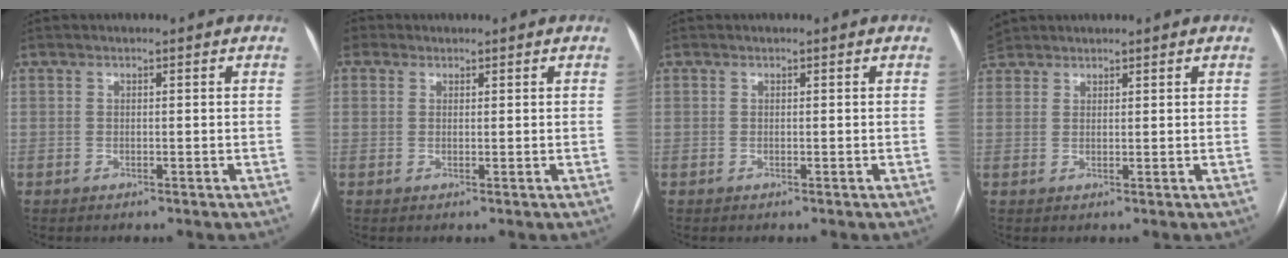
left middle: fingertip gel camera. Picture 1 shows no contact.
{"total": 2.4, "force": [1.1, 2.0, 0.6], "torque": [-0.014, 0.012, 0.019]}
{"total": 0.0}
{"total": 3.8, "force": [3.3, 1.8, 0.5], "torque": [-0.018, 0.018, 0.066]}